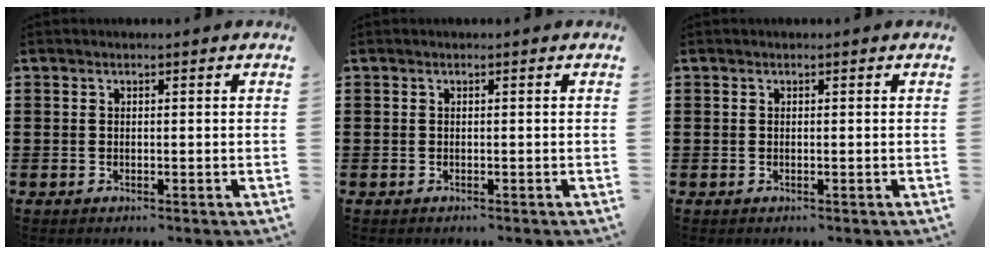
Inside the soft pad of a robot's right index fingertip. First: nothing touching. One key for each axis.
{"total": 0.0}
{"total": 0.0}